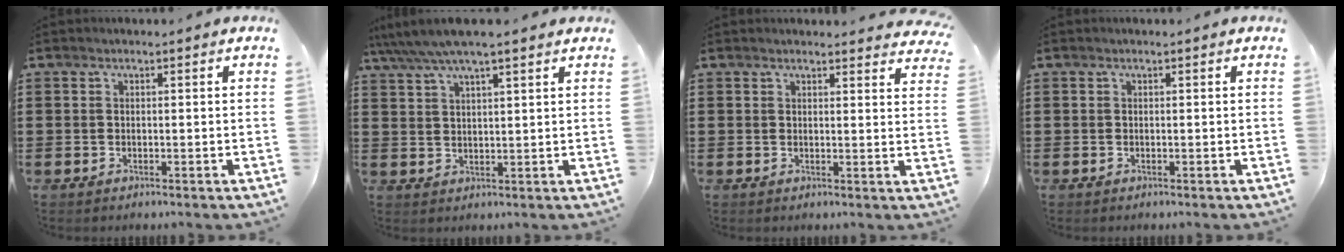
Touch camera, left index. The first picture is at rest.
{"total": 5.1, "force": [4.2, 0.8, 2.8], "torque": [-0.066, -0.008, 0.073]}
{"total": 2.2, "force": [2.2, 0.1, 0.3], "torque": [-0.003, -0.008, 0.041]}
{"total": 0.0}